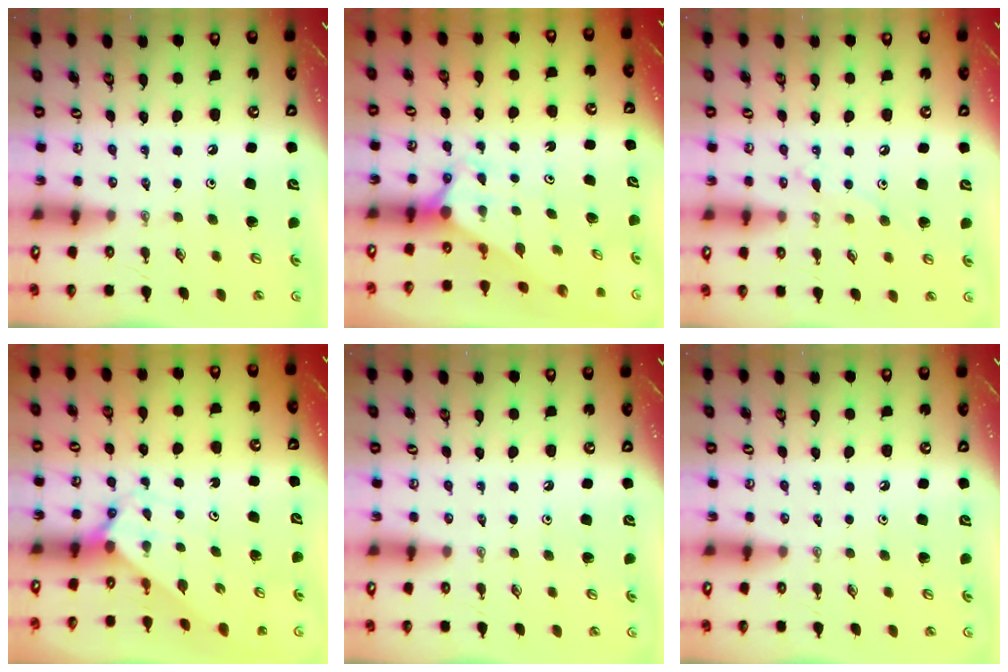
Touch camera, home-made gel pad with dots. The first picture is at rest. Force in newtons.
{"total": 2.8, "press": 2.8, "slide": 0.0}
{"total": 7.1, "press": 7.0, "slide": 0.6}
{"total": 2.3, "press": 2.3, "slide": 0.2}
{"total": 0.0}
{"total": 0.0}